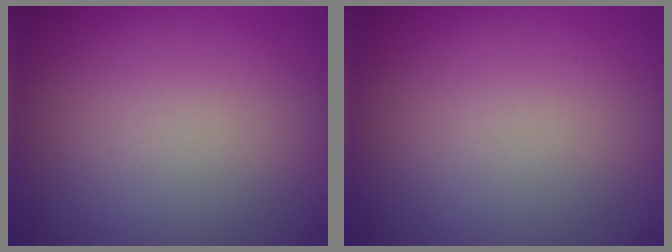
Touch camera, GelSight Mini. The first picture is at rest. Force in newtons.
{"total": 0.0}